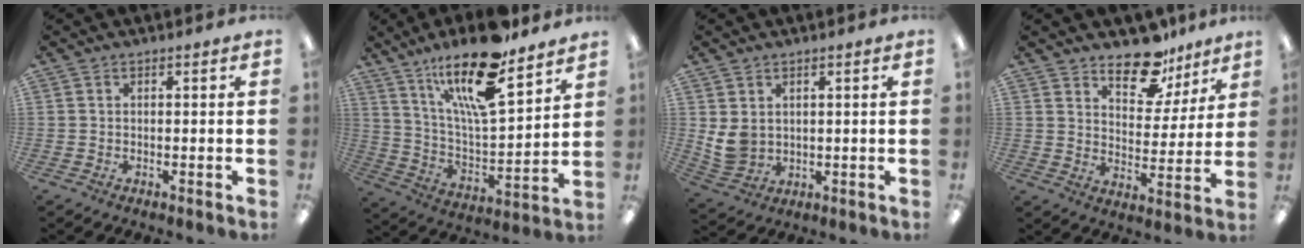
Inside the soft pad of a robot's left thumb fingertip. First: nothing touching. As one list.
[{"total": 20.6, "force": [14.3, 6.2, 13.6], "torque": [-0.240, -0.081, 0.240]}, {"total": 5.6, "force": [1.9, 4.4, 2.9], "torque": [-0.063, -0.006, 0.039]}, {"total": 13.3, "force": [10.2, 6.4, 5.5], "torque": [-0.065, -0.069, 0.182]}]